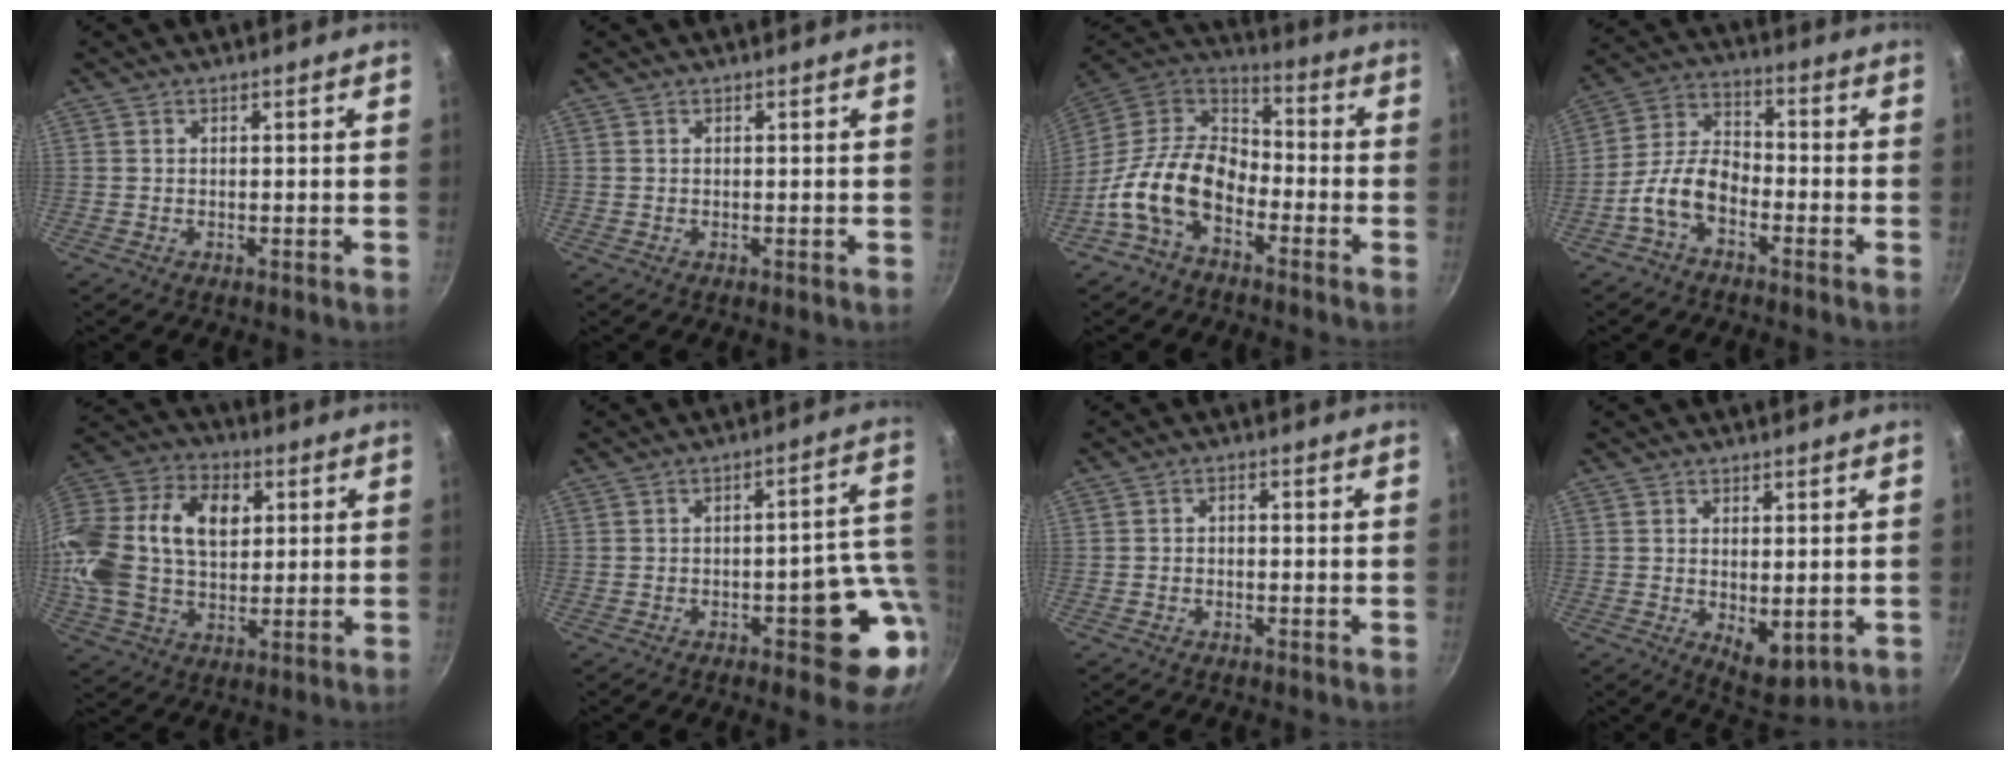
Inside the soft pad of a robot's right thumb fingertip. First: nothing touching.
{"total": 0.0}
{"total": 15.2, "force": [-6.1, 9.6, 10.1], "torque": [-0.162, 0.057, -0.143]}
{"total": 9.2, "force": [-4.4, 5.2, 6.1], "torque": [-0.107, 0.049, -0.097]}
{"total": 22.9, "force": [3.8, 15.3, 16.6], "torque": [-0.319, 0.028, 0.057]}
{"total": 12.3, "force": [-2.9, 5.5, 10.6], "torque": [-0.073, 0.026, -0.036]}
{"total": 1.4, "force": [-0.8, 0.8, 0.8], "torque": [-0.015, 0.011, -0.017]}
{"total": 6.3, "force": [-0.7, 3.3, 5.3], "torque": [-0.067, -0.014, 0.002]}